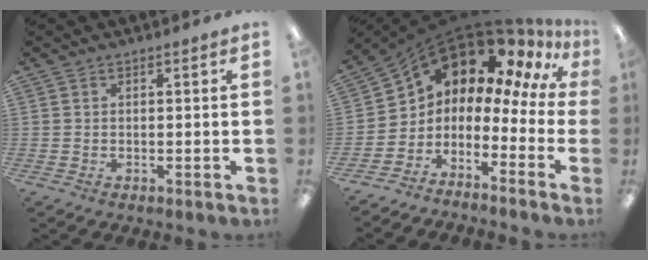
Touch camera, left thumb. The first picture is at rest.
{"total": 9.9, "force": [8.1, 4.5, 3.5], "torque": [-0.065, -0.084, 0.131]}